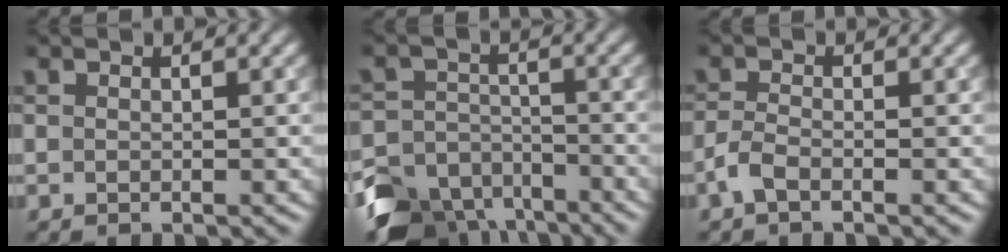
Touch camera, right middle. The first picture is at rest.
{"total": 7.8, "force": [-6.1, 4.4, 2.1], "torque": [-0.021, -0.006, -0.109]}
{"total": 1.7, "force": [-1.1, 0.5, 1.2], "torque": [-0.029, 0.000, -0.028]}